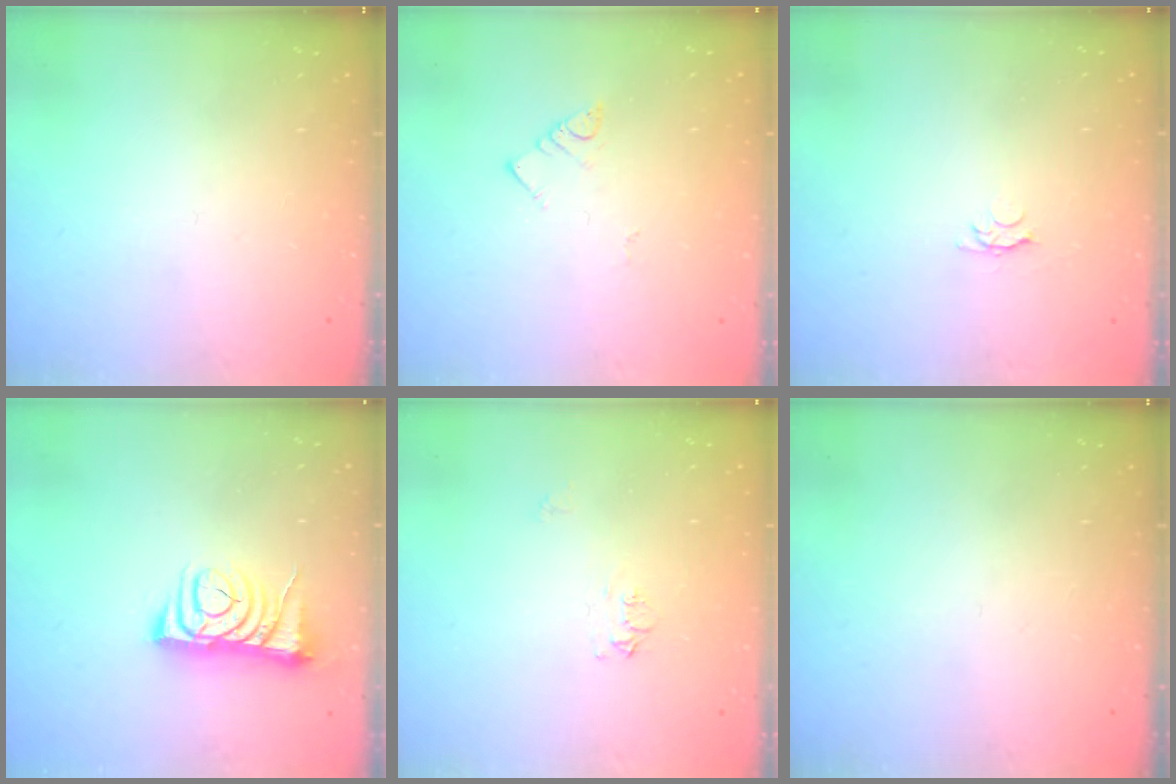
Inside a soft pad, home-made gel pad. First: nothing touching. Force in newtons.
{"total": 2.9, "press": 2.9, "slide": 0.3}
{"total": 3.3, "press": 3.2, "slide": 0.5}
{"total": 7.1, "press": 7.1, "slide": 1.0}
{"total": 5.5, "press": 5.5, "slide": 0.7}
{"total": 0.0}